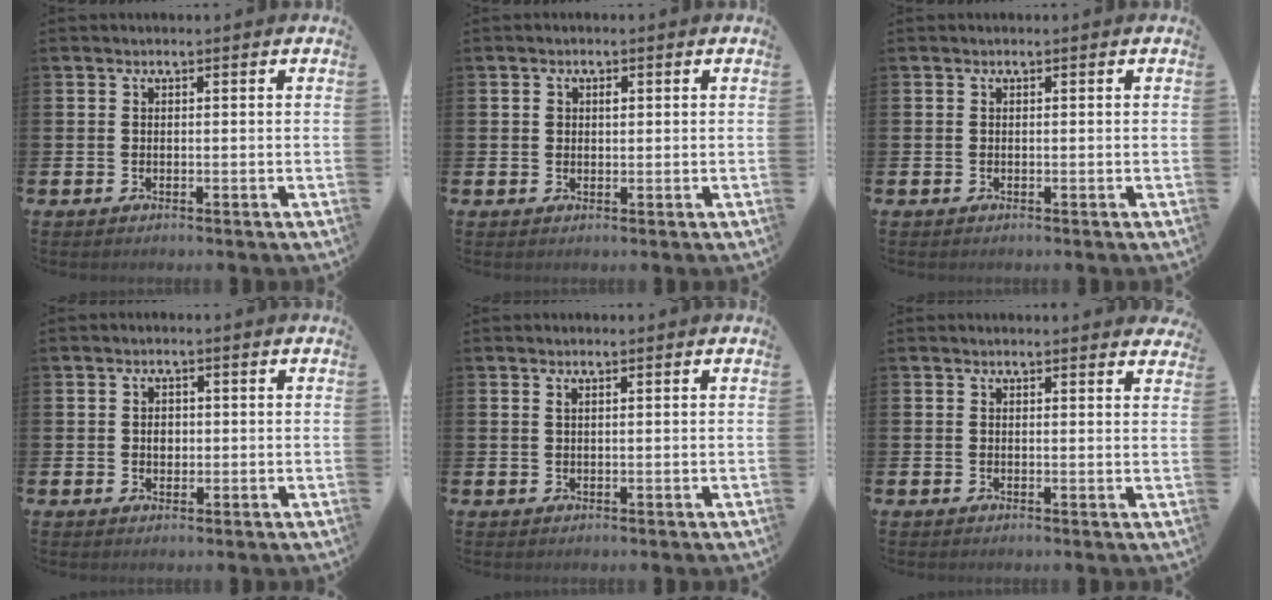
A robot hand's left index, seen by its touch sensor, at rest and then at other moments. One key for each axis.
{"total": 1.1, "fx": 0.5, "fy": 0.8, "fz": 0.5, "tx": 0.006, "ty": -0.001, "tz": 0.004}
{"total": 0.0}
{"total": 1.8, "fx": 0.1, "fy": 1.4, "fz": 1.1, "tx": -0.005, "ty": 0.002, "tz": -0.003}
{"total": 0.7, "fx": 0.6, "fy": 0.0, "fz": 0.4, "tx": -0.007, "ty": 0.000, "tz": 0.010}
{"total": 1.3, "fx": 1.3, "fy": 0.0, "fz": 0.0, "tx": 0.010, "ty": -0.008, "tz": 0.022}